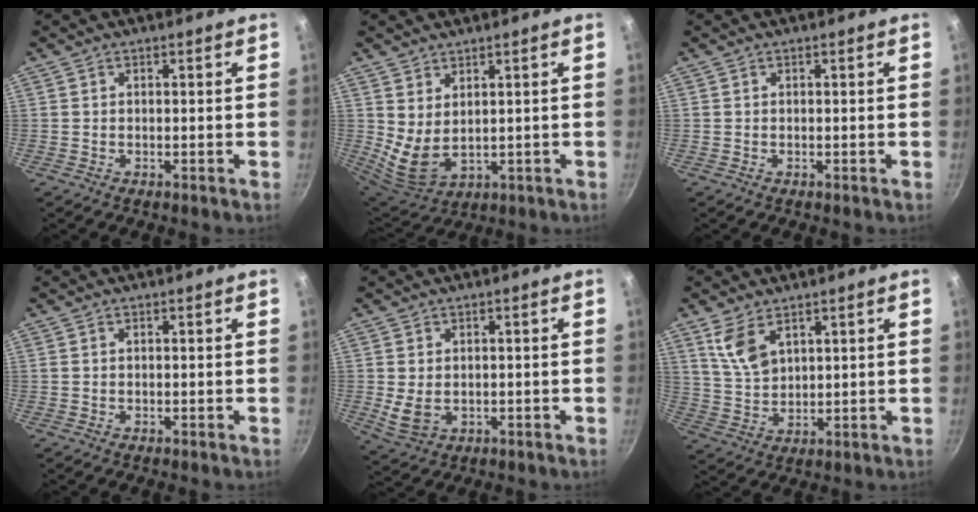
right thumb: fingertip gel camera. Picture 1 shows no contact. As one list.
[{"total": 6.8, "force": [2.1, 4.2, 4.9], "torque": [-0.081, -0.034, 0.059]}, {"total": 0.0}, {"total": 0.0}, {"total": 5.2, "force": [-0.1, 3.9, 3.5], "torque": [-0.062, -0.007, 0.010]}, {"total": 7.3, "force": [4.2, 3.9, 4.5], "torque": [-0.077, -0.027, 0.091]}]